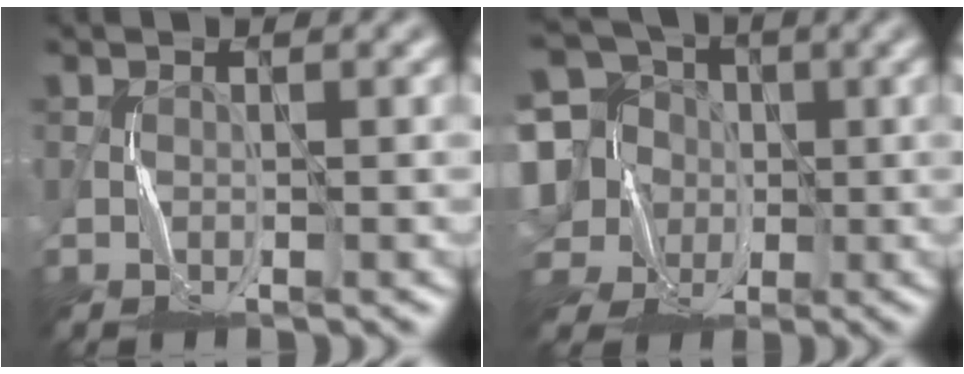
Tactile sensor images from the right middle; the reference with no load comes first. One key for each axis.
{"total": 11.5, "fx": 0.5, "fy": 10.3, "fz": 5.2, "tx": -0.154, "ty": 0.040, "tz": -0.028}